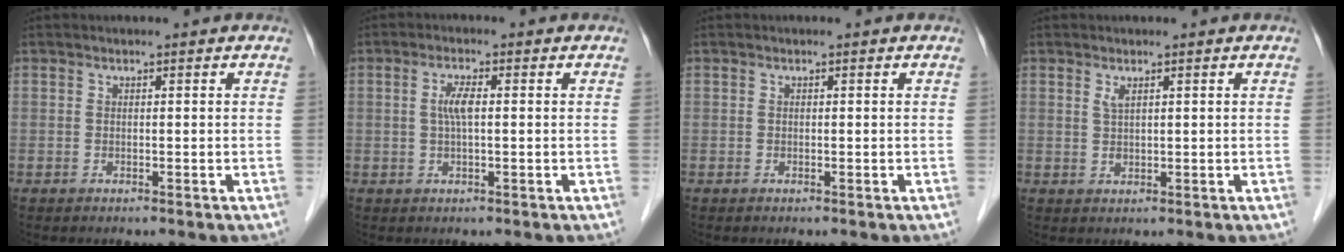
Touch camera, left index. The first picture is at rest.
{"total": 3.0, "force": [0.3, 0.6, 2.9], "torque": [-0.062, 0.004, 0.008]}
{"total": 0.0}
{"total": 1.5, "force": [0.8, 0.6, 1.1], "torque": [-0.025, 0.000, 0.018]}